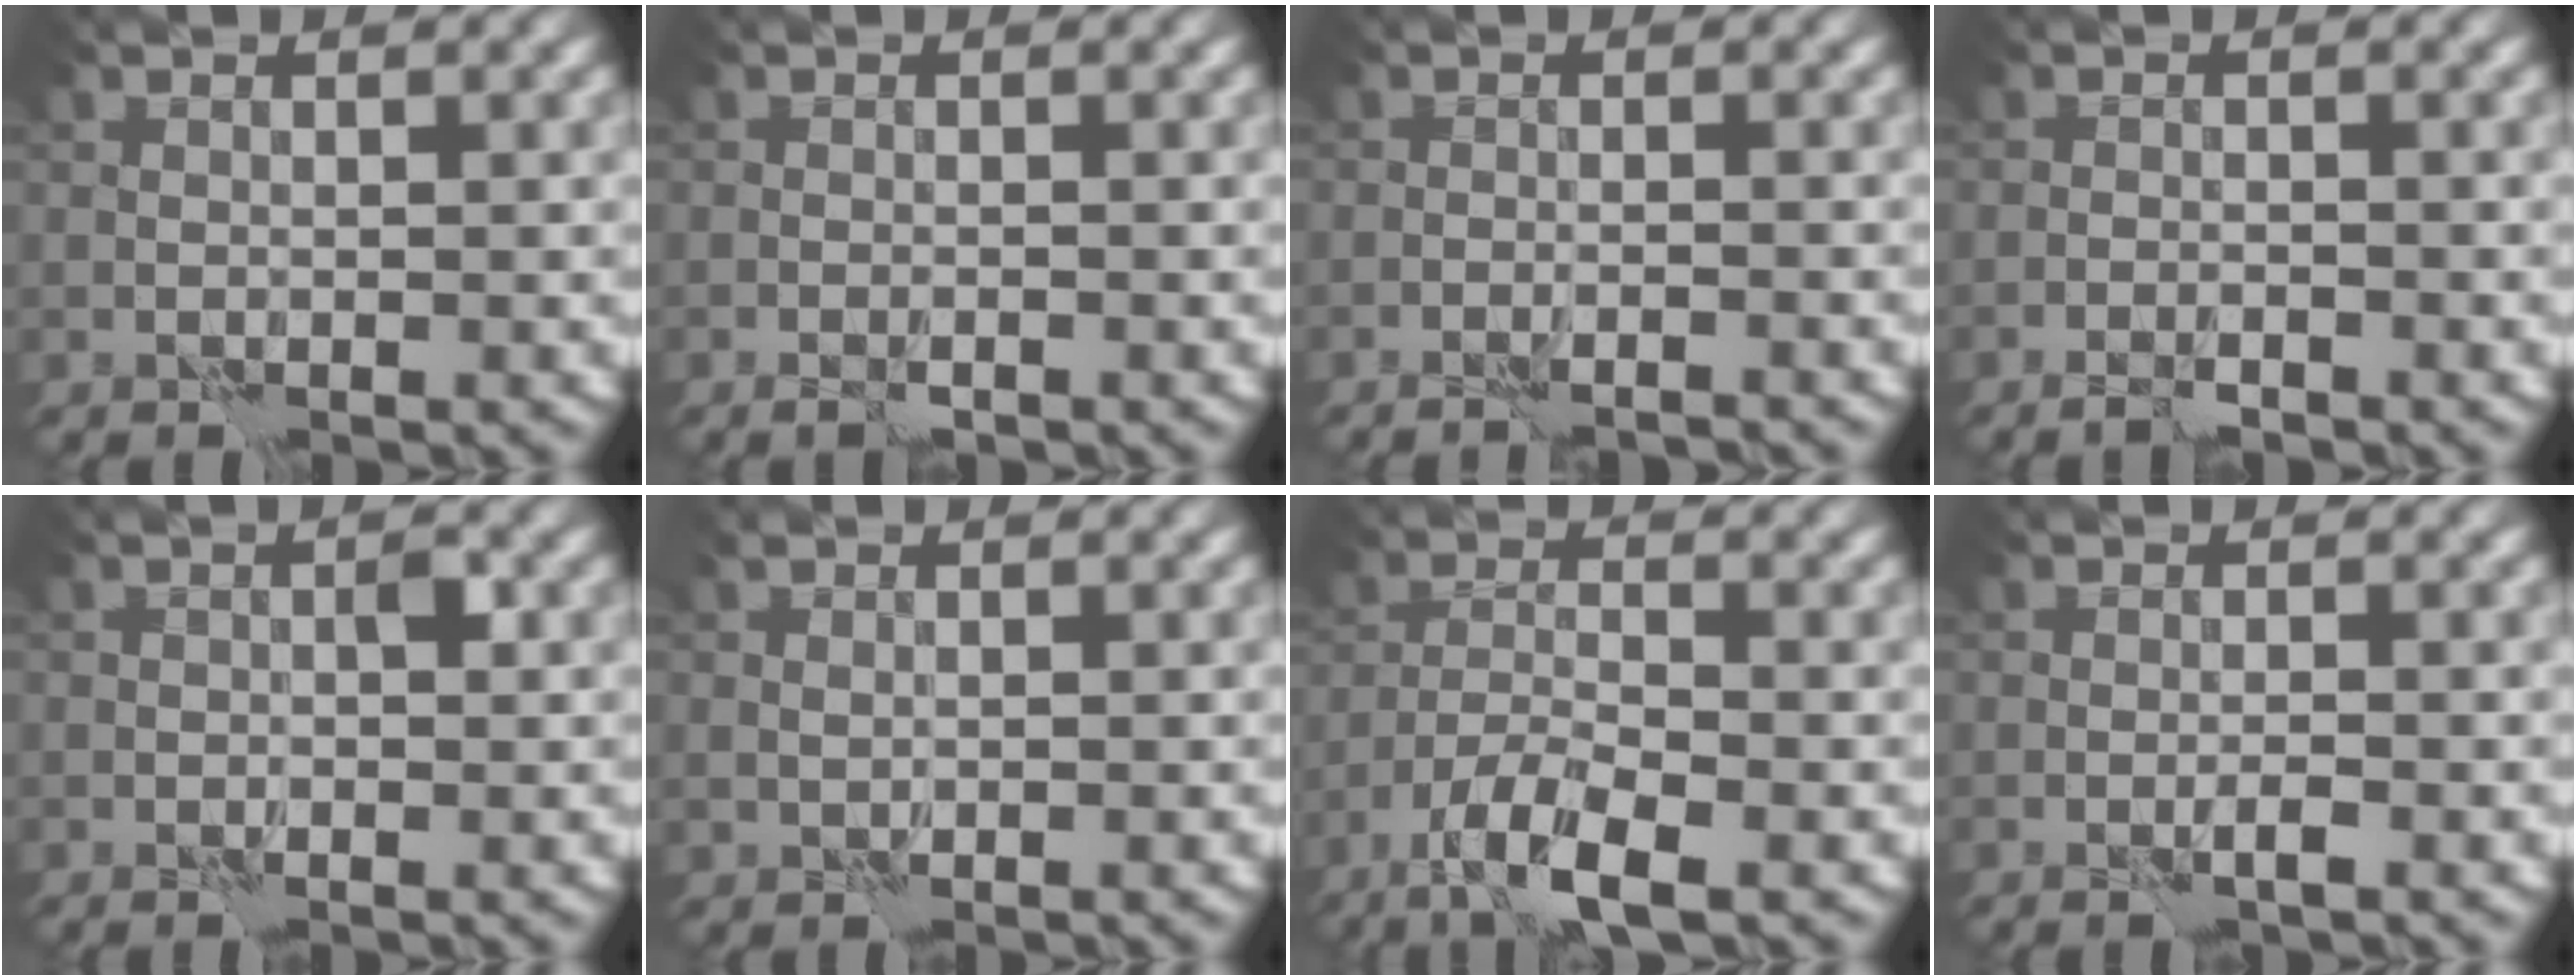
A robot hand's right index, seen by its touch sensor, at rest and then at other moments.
{"total": 0.8, "force": [-0.5, 0.1, 0.6], "torque": [-0.013, -0.002, -0.010]}
{"total": 2.6, "force": [-2.5, 0.1, 0.8], "torque": [-0.010, 0.011, -0.034]}
{"total": 1.2, "force": [-1.1, -0.1, 0.6], "torque": [-0.016, 0.001, -0.022]}
{"total": 1.0, "force": [-0.1, 0.3, 1.0], "torque": [-0.013, 0.003, -0.002]}
{"total": 1.1, "force": [0.3, 0.8, 0.7], "torque": [-0.010, -0.001, 0.010]}
{"total": 5.7, "force": [-3.7, 1.4, 4.1], "torque": [-0.077, -0.004, -0.073]}
{"total": 0.8, "force": [-0.3, -0.2, 0.7], "torque": [-0.013, 0.003, -0.005]}